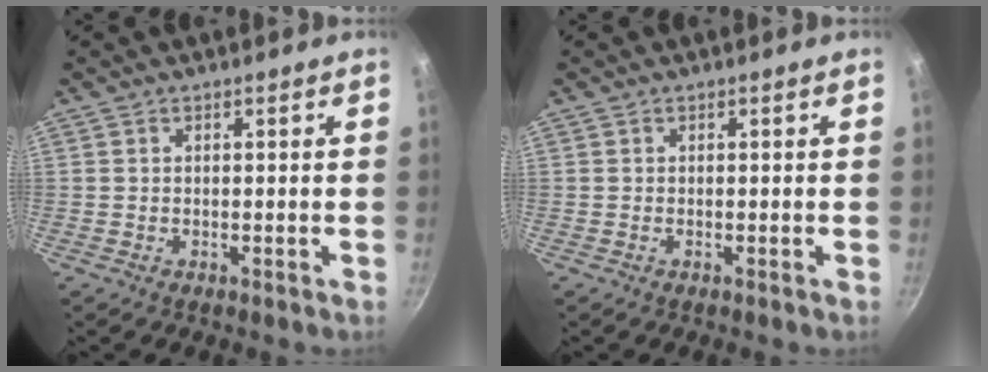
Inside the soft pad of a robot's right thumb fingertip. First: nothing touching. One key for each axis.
{"total": 0.0}